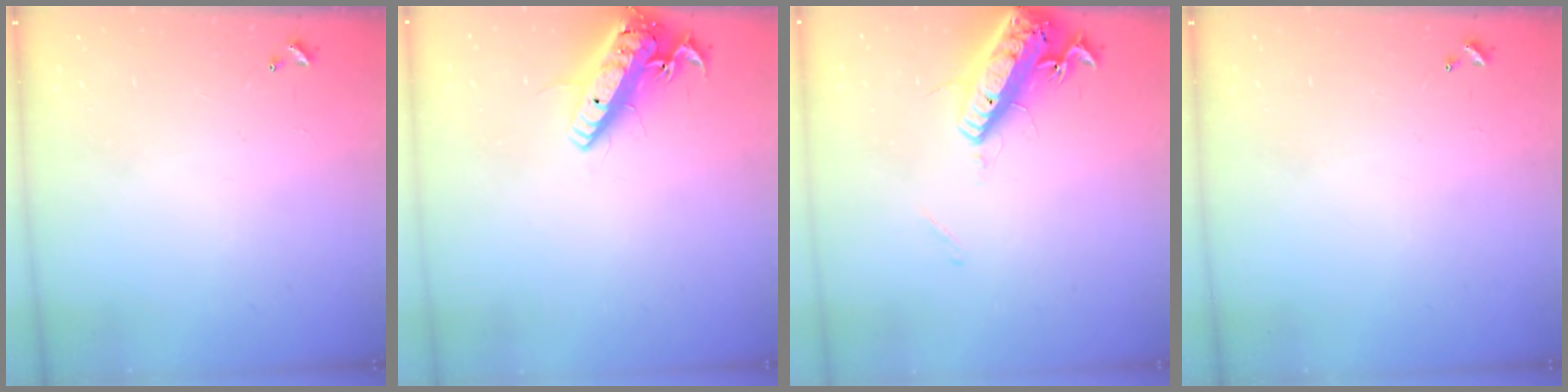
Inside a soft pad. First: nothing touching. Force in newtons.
{"total": 17.6, "press": 17.2, "slide": 3.6}
{"total": 18.1, "press": 17.7, "slide": 3.9}
{"total": 0.0}